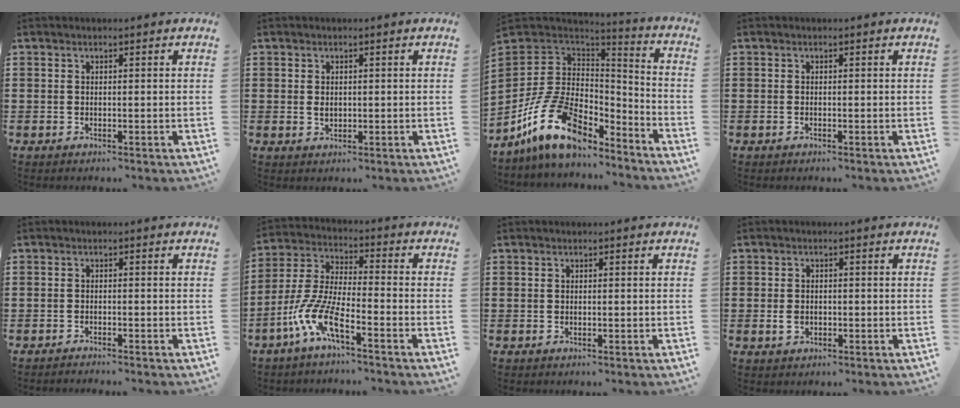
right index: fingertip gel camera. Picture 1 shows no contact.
{"total": 1.3, "force": [0.2, 0.9, 0.8], "torque": [-0.018, 0.006, 0.003]}
{"total": 14.9, "force": [-7.9, 8.5, 9.3], "torque": [-0.213, 0.024, -0.143]}
{"total": 0.0}
{"total": 0.8, "force": [-0.8, -0.1, -0.1], "torque": [0.000, 0.002, -0.016]}
{"total": 8.6, "force": [-5.6, 1.3, 6.4], "torque": [-0.177, -0.023, -0.119]}
{"total": 0.0}
{"total": 1.9, "force": [-0.5, 1.4, 1.2], "torque": [-0.033, 0.000, -0.014]}